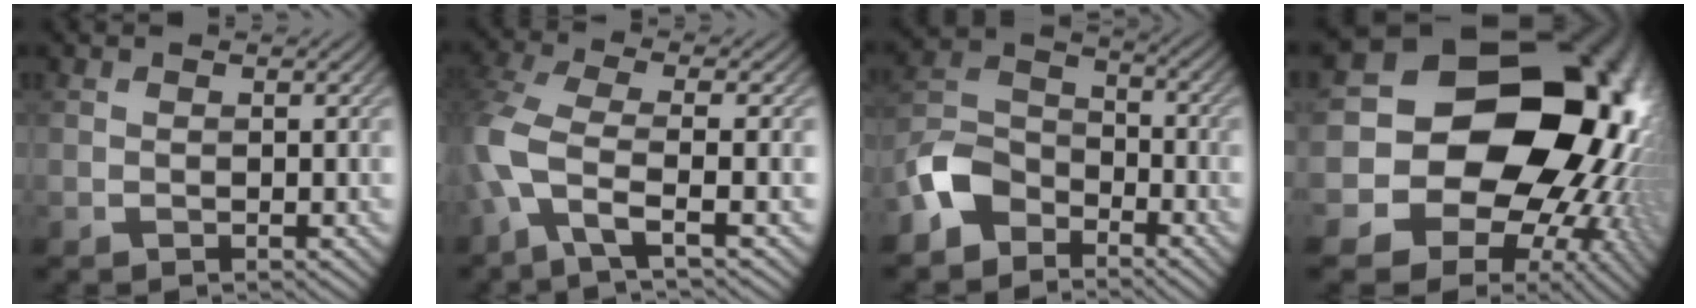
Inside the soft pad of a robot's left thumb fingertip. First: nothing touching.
{"total": 7.5, "force": [-2.3, 2.5, 6.7], "torque": [-0.162, 0.003, -0.064]}
{"total": 7.5, "force": [-5.3, 4.4, 3.2], "torque": [-0.074, 0.003, -0.129]}
{"total": 23.2, "force": [2.3, 19.7, 12.2], "torque": [-0.212, 0.041, 0.000]}